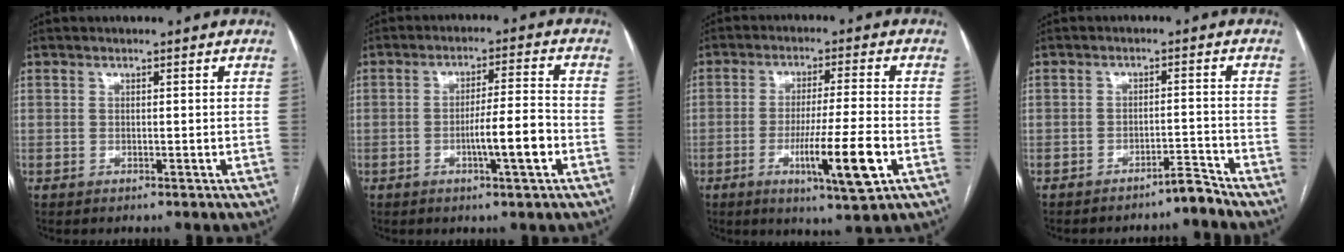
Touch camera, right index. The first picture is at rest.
{"total": 6.9, "force": [-2.5, 0.0, 6.5], "torque": [-0.102, 0.001, -0.041]}
{"total": 10.5, "force": [-3.7, -0.2, 9.9], "torque": [-0.166, -0.022, -0.061]}
{"total": 2.9, "force": [-2.8, -0.5, 0.3], "torque": [0.004, -0.007, -0.044]}